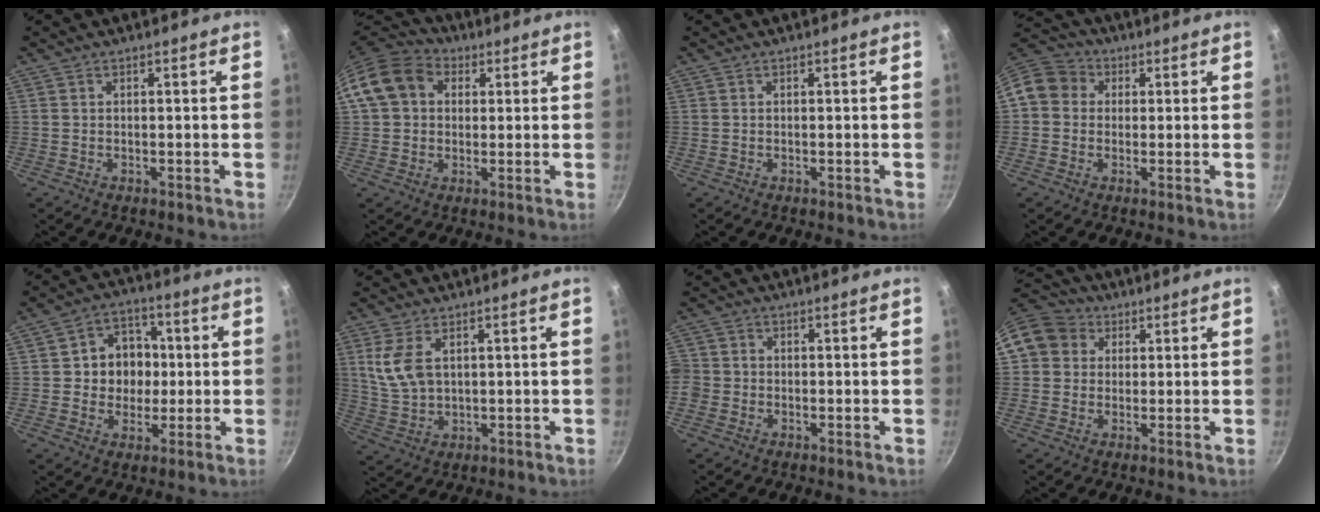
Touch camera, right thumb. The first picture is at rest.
{"total": 12.3, "force": [3.1, 9.9, 6.6], "torque": [-0.104, 0.024, 0.036]}
{"total": 0.0}
{"total": 9.2, "force": [1.1, 8.3, 4.0], "torque": [-0.053, 0.025, -0.002]}
{"total": 10.5, "force": [0.6, 9.2, 5.0], "torque": [-0.033, 0.010, 0.004]}
{"total": 7.6, "force": [2.5, 4.4, 5.6], "torque": [-0.111, -0.014, 0.059]}
{"total": 5.2, "force": [-1.4, 4.6, 2.0], "torque": [-0.044, 0.014, -0.036]}
{"total": 10.5, "force": [2.8, 9.3, 3.9], "torque": [-0.056, 0.025, 0.036]}